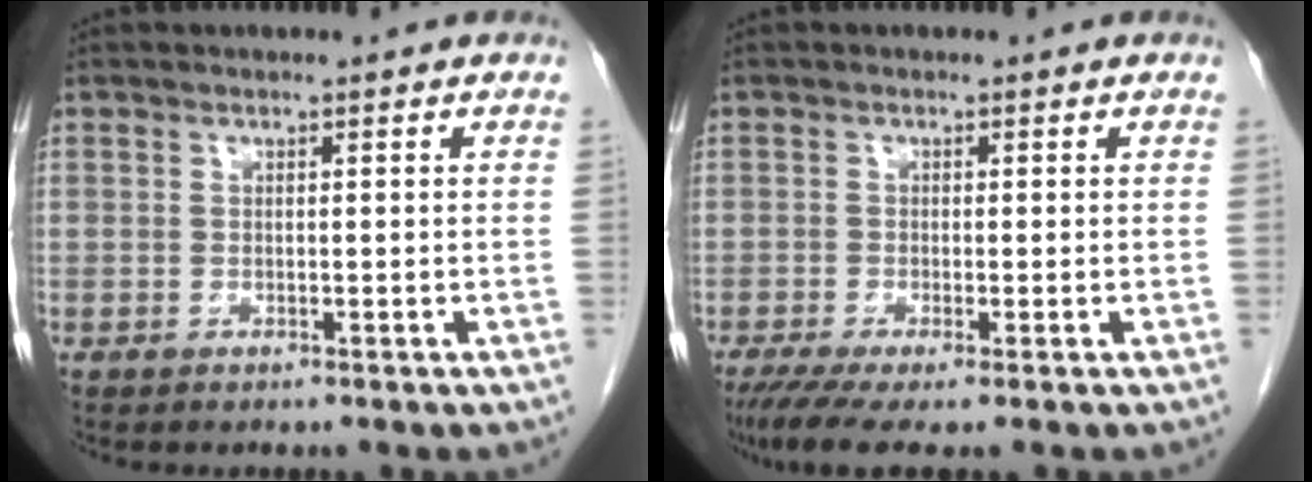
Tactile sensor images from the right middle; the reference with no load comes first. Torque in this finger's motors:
{"motor_torque": [0.77, -0.47, 0.04, 0.06]}